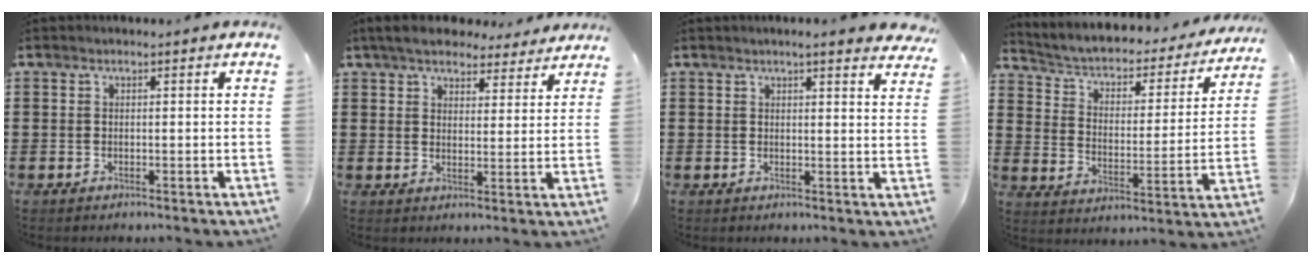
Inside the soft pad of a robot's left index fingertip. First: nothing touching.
{"total": 5.5, "force": [5.1, 1.3, 1.6], "torque": [-0.049, -0.012, 0.094]}
{"total": 2.8, "force": [2.5, -0.4, 1.2], "torque": [-0.029, -0.005, 0.045]}
{"total": 2.8, "force": [1.7, 1.7, 1.3], "torque": [-0.041, -0.019, 0.018]}